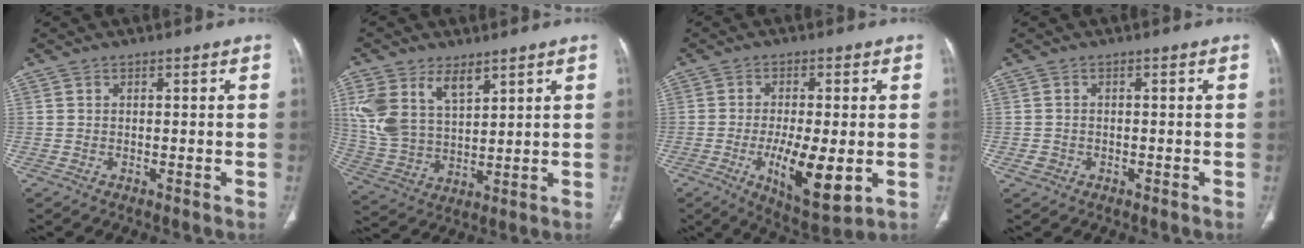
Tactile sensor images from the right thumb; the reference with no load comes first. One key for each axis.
{"total": 12.7, "fx": 6.3, "fy": 7.1, "fz": 8.3, "tx": -0.162, "ty": -0.017, "tz": 0.140}
{"total": 12.2, "fx": -2.7, "fy": 4.0, "fz": 11.1, "tx": -0.177, "ty": -0.022, "tz": -0.036}
{"total": 1.6, "fx": -0.6, "fy": 1.4, "fz": 0.5, "tx": -0.008, "ty": 0.008, "tz": -0.008}